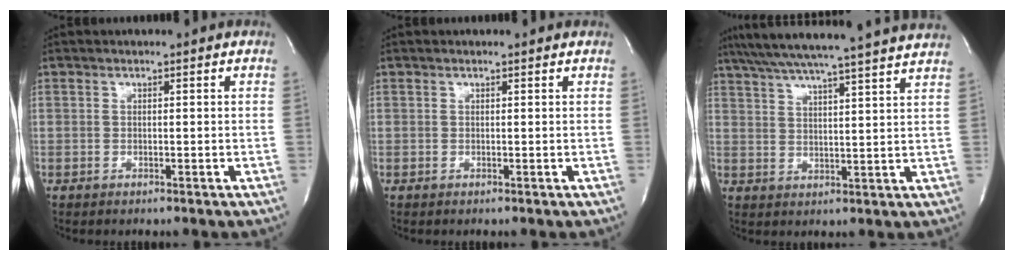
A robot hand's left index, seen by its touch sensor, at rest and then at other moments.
{"total": 0.6, "force": [0.6, 0.2, 0.0], "torque": [-0.010, 0.005, 0.005]}
{"total": 22.9, "force": [20.7, -0.6, 9.8], "torque": [-0.171, -0.002, 0.279]}